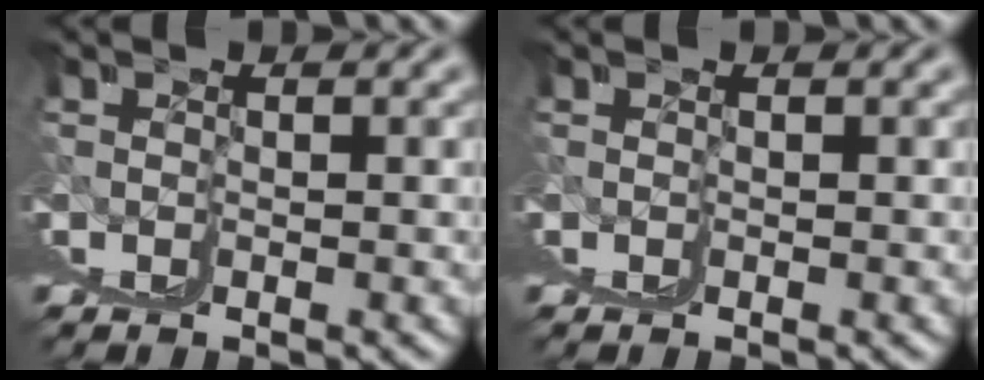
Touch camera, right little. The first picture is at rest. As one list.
[{"total": 0.0}]